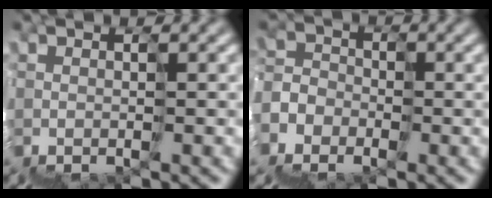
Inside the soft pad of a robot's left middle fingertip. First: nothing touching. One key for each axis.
{"total": 7.3, "fx": -6.0, "fy": 3.7, "fz": -1.7, "tx": 0.031, "ty": -0.015, "tz": -0.103}